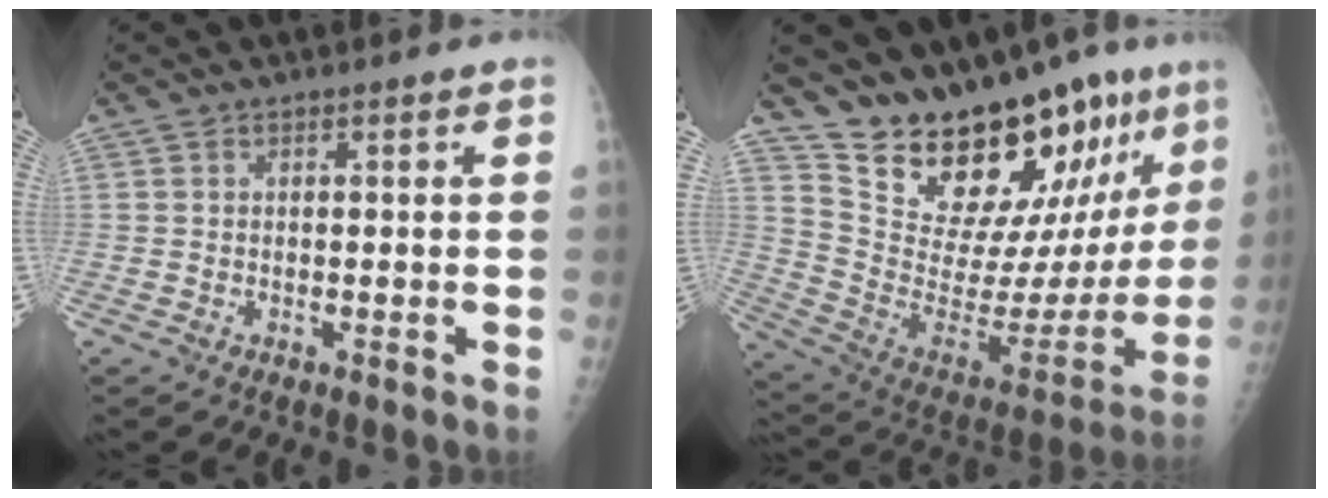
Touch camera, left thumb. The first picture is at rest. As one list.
[{"total": 24.1, "force": [19.1, 6.7, 13.0], "torque": [-0.157, -0.129, 0.299]}]